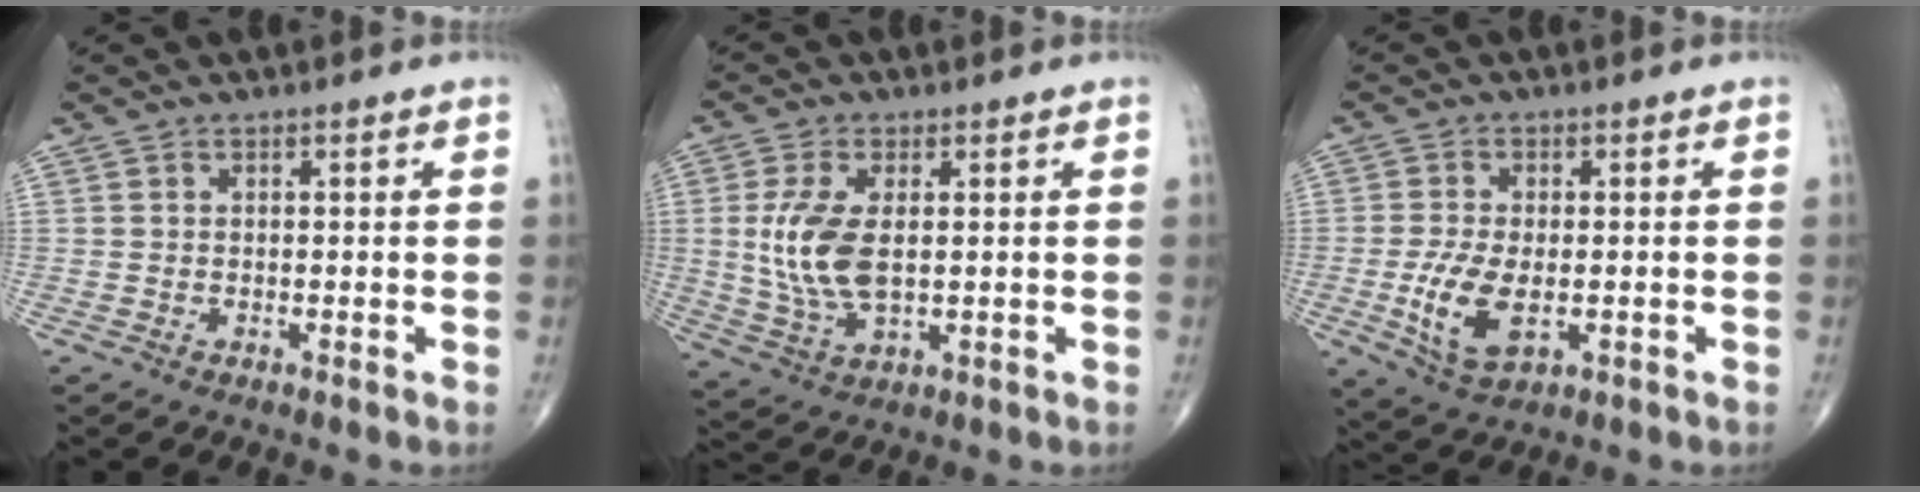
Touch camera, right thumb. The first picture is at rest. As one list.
[{"total": 10.3, "force": [0.9, 5.1, 8.8], "torque": [-0.192, -0.010, 0.026]}, {"total": 8.7, "force": [-1.8, 4.5, 7.3], "torque": [-0.147, -0.009, -0.025]}]